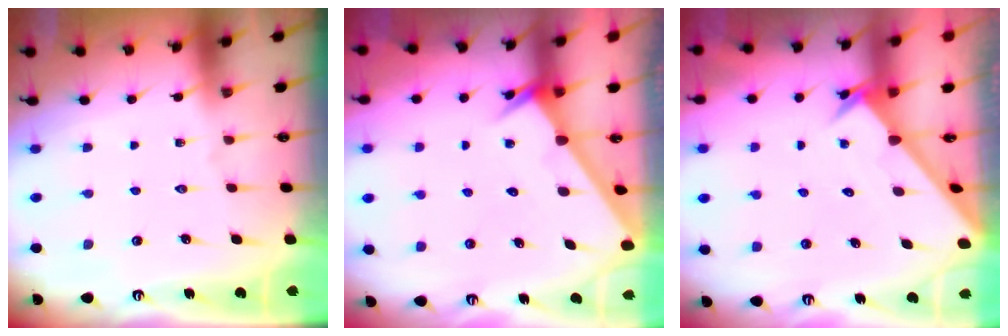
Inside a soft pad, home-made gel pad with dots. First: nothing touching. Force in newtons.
{"total": 2.6, "press": 2.6, "slide": 0.0}
{"total": 2.6, "press": 2.6, "slide": 0.2}